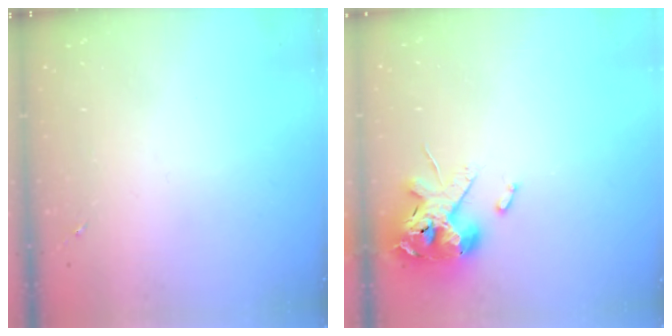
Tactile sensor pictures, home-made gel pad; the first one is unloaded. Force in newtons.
{"total": 14.4, "press": 14.3, "slide": 2.2}